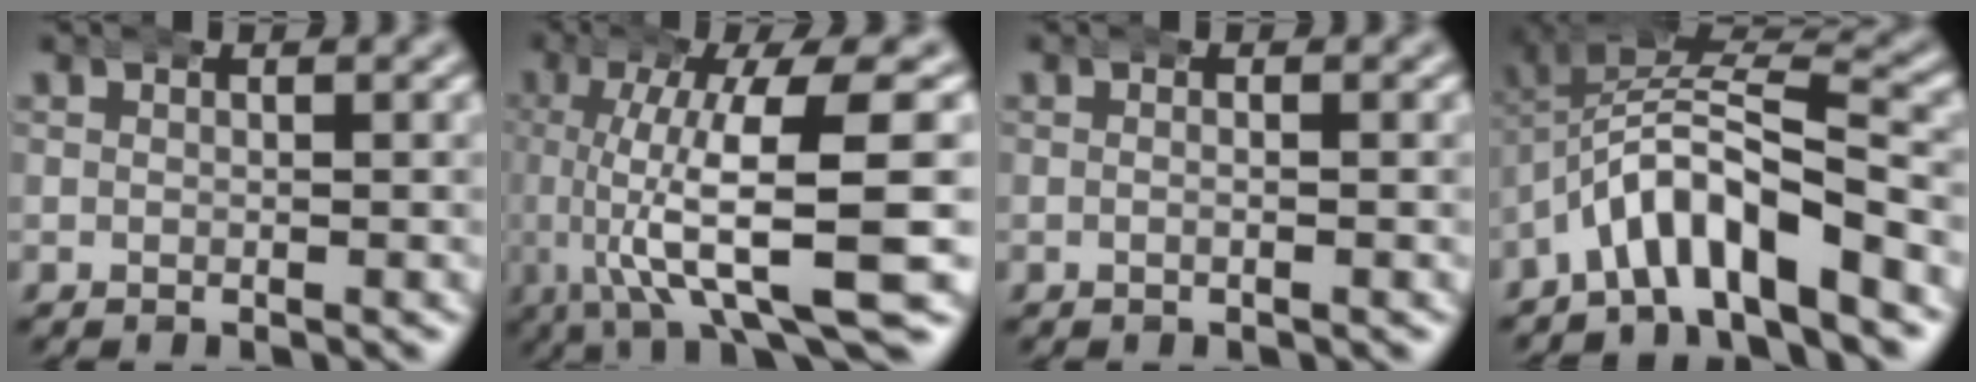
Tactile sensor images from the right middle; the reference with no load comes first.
{"total": 11.4, "force": [-1.1, 4.2, 10.5], "torque": [-0.181, -0.022, -0.004]}
{"total": 0.8, "force": [-0.3, 0.1, 0.7], "torque": [-0.009, 0.003, -0.010]}
{"total": 7.1, "force": [-2.6, 4.2, 5.0], "torque": [-0.094, -0.005, -0.044]}